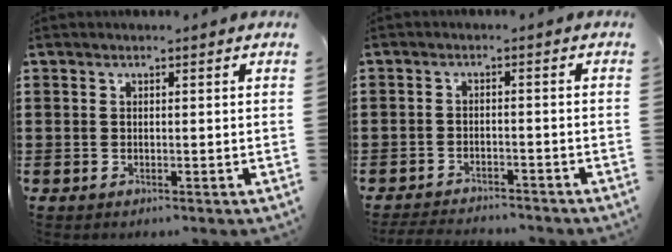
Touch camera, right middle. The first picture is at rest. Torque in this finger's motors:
{"motor_torque": [0.24, -0.23, 0.02, 0.01]}